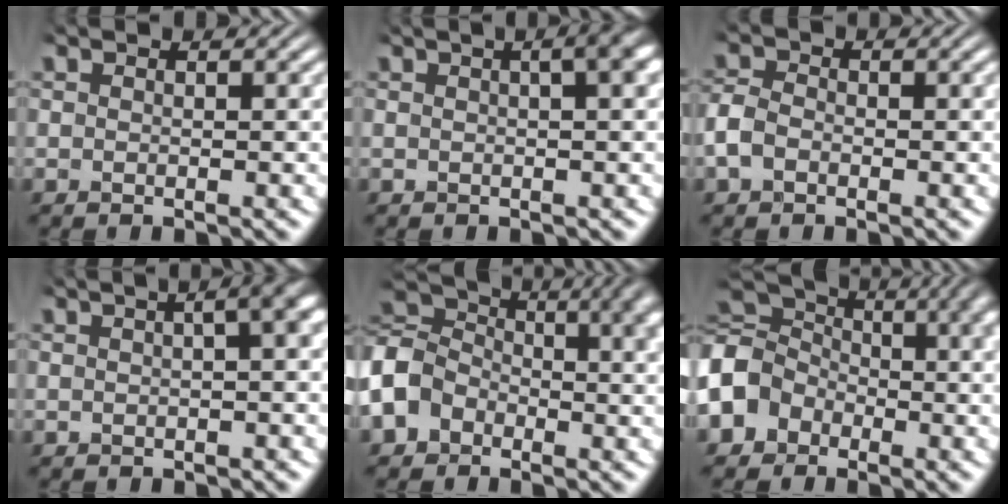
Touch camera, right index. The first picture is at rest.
{"total": 5.8, "force": [1.9, 2.2, 5.1], "torque": [-0.035, 0.043, 0.009]}
{"total": 1.9, "force": [-0.6, 1.4, 1.1], "torque": [-0.030, -0.004, -0.009]}
{"total": 7.5, "force": [2.3, 3.2, 6.4], "torque": [-0.043, 0.052, 0.011]}
{"total": 8.1, "force": [-0.2, 6.8, 4.3], "torque": [-0.099, -0.010, -0.009]}
{"total": 9.1, "force": [0.3, 7.6, 4.8], "torque": [-0.115, -0.011, 0.000]}